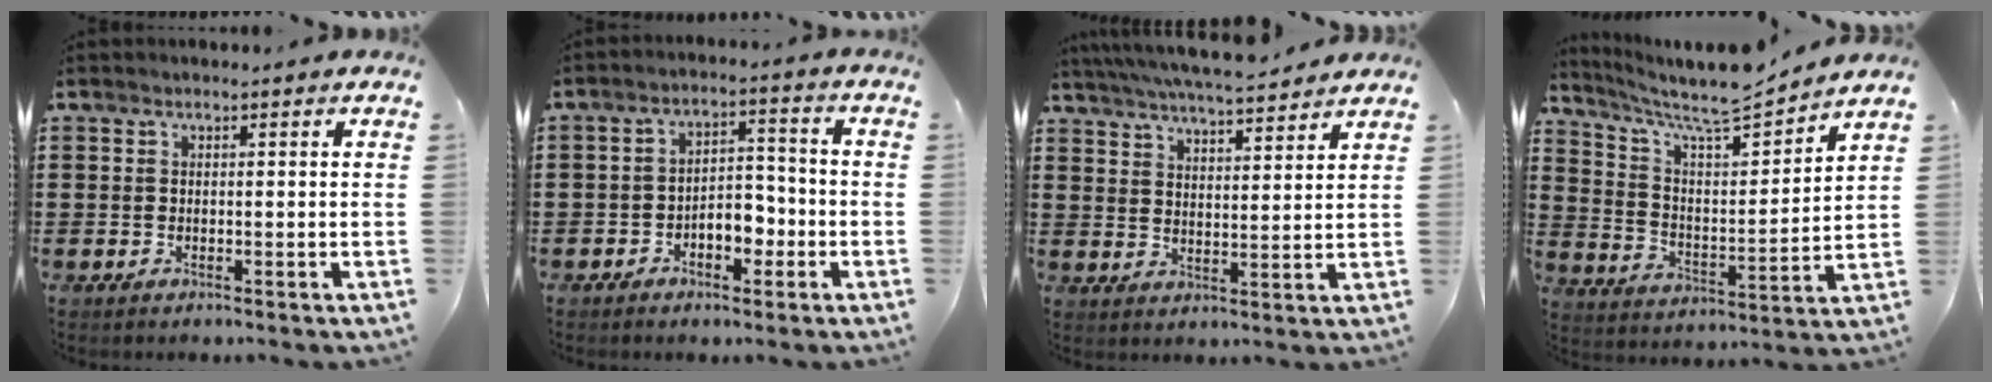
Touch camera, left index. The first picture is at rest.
{"total": 4.5, "force": [-2.5, 2.6, 2.7], "torque": [-0.044, 0.009, -0.052]}
{"total": 5.6, "force": [5.3, -0.1, 1.8], "torque": [-0.054, -0.028, 0.093]}
{"total": 8.2, "force": [7.5, 0.6, 3.3], "torque": [-0.097, -0.054, 0.125]}